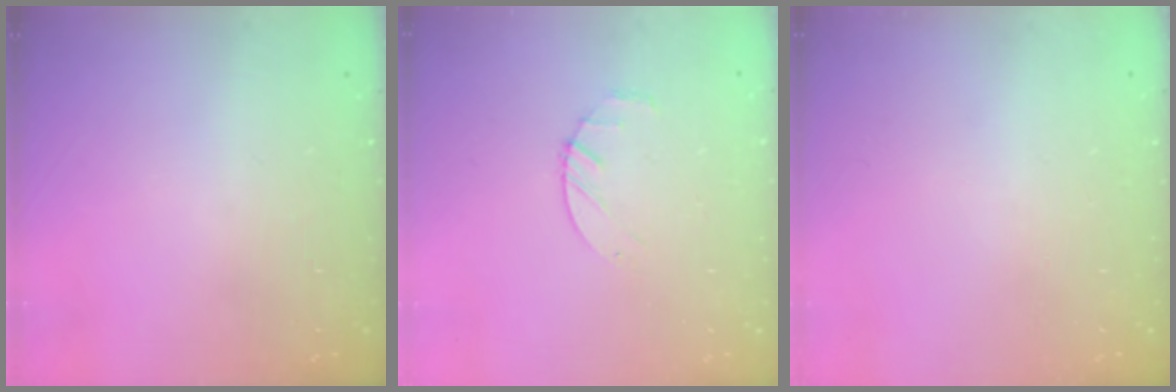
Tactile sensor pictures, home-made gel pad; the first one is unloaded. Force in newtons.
{"total": 2.4, "press": 2.3, "slide": 0.3}
{"total": 0.0}